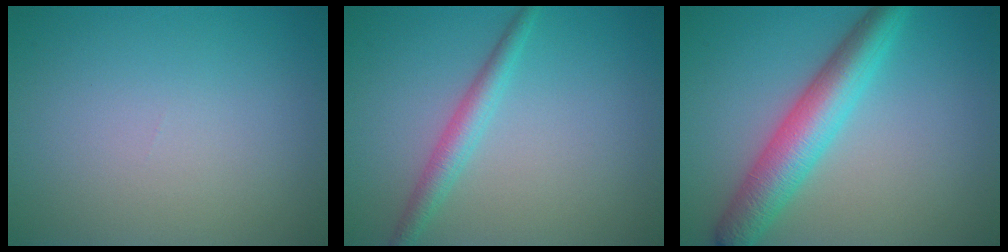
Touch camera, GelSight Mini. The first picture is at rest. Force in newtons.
{"total": 2.4, "press": 2.4, "slide": 0.1}
{"total": 5.9, "press": 5.9, "slide": 0.2}